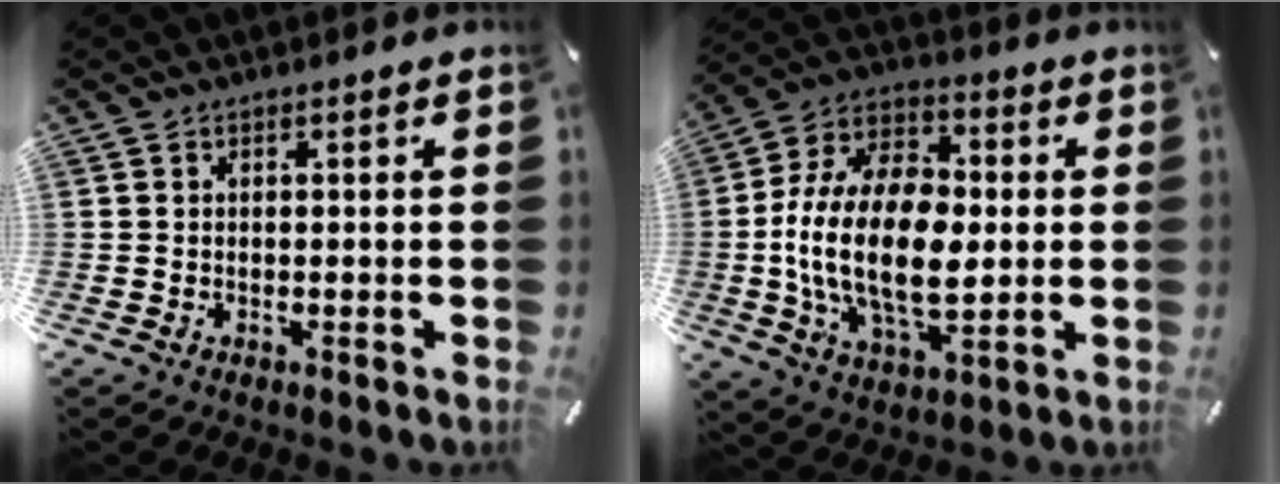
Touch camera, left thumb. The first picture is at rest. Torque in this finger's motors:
{"motor_torque": [1.25, 1.45, 2.42, 0.35, 0.37]}